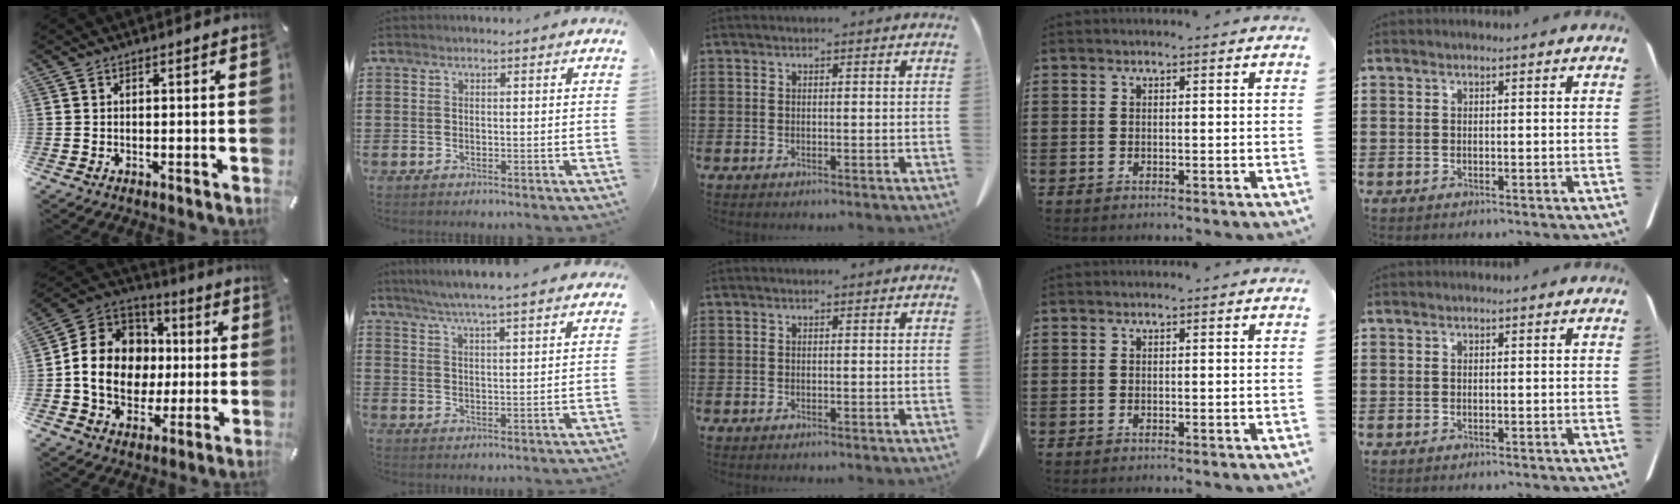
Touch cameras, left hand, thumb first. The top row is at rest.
{"thumb": {"total": 15.7, "force": [-1.5, 14.0, 7.0], "torque": [-0.143, 0.017, -0.020]}, "index": {"total": 5.3, "force": [4.9, -0.6, 2.0], "torque": [-0.054, -0.022, 0.085]}}